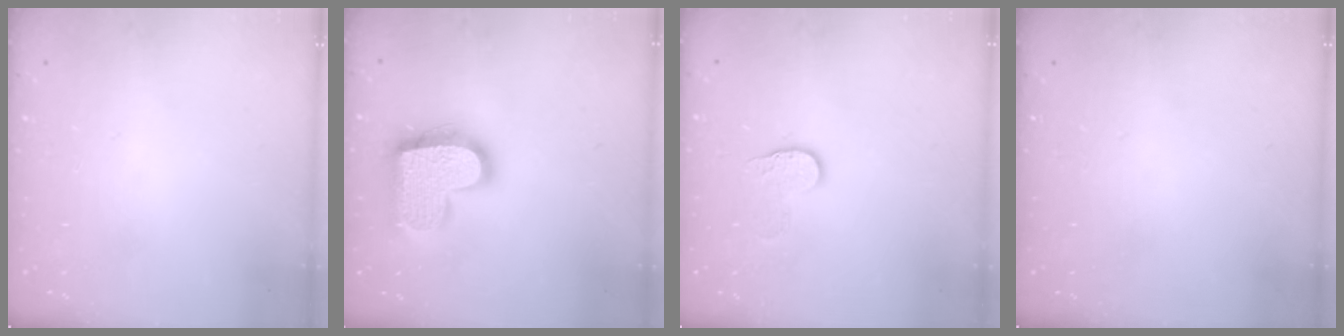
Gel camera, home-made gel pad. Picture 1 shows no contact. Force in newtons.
{"total": 19.6, "press": 19.5, "slide": 1.3}
{"total": 6.4, "press": 6.4, "slide": 0.6}
{"total": 0.0}